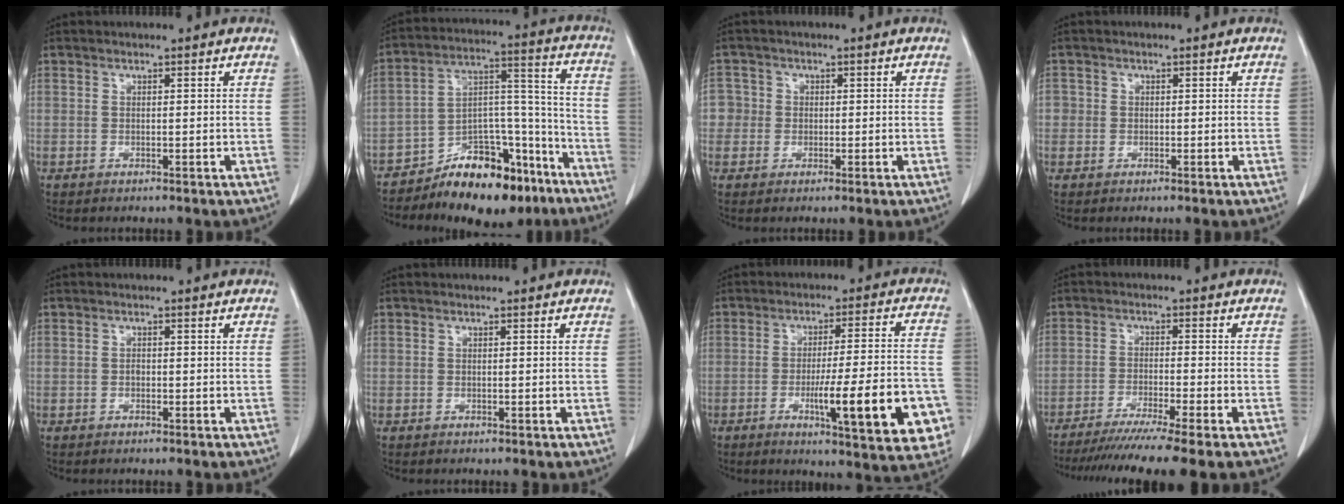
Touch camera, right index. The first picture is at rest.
{"total": 16.0, "force": [-12.0, 6.4, 8.4], "torque": [-0.108, 0.054, -0.191]}
{"total": 3.0, "force": [-0.1, 3.0, -0.1], "torque": [0.017, 0.011, -0.007]}
{"total": 1.6, "force": [-0.1, 1.5, 0.2], "torque": [0.007, 0.005, -0.004]}
{"total": 0.6, "force": [-0.2, 0.4, 0.4], "torque": [-0.008, 0.002, -0.005]}
{"total": 0.0}
{"total": 16.9, "force": [-5.7, 2.2, 15.8], "torque": [-0.169, 0.002, -0.067]}
{"total": 11.4, "force": [-9.2, -1.4, 6.6], "torque": [-0.086, -0.035, -0.144]}